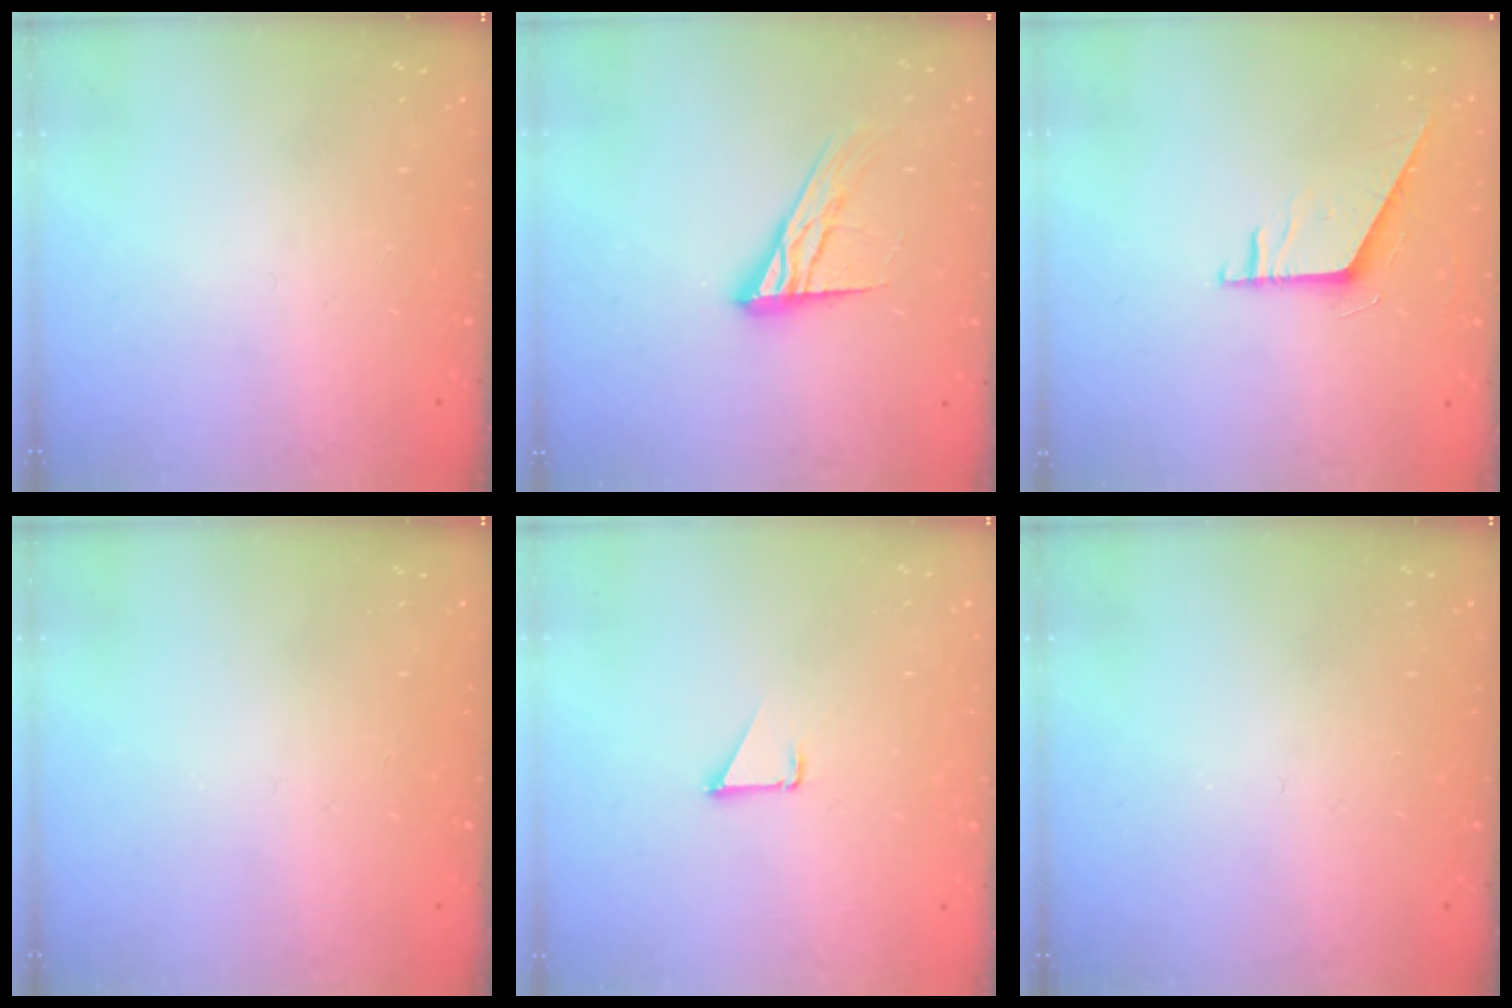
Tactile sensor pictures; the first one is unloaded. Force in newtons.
{"total": 13.1, "press": 13.1, "slide": 1.0}
{"total": 5.4, "press": 5.4, "slide": 0.5}
{"total": 0.0}
{"total": 1.1, "press": 1.1, "slide": 0.1}
{"total": 0.0}